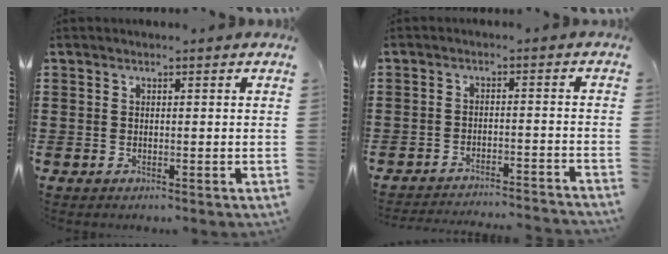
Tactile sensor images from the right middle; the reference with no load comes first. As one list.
[{"total": 3.1, "force": [-3.1, -0.2, 0.3], "torque": [-0.009, 0.001, -0.065]}]